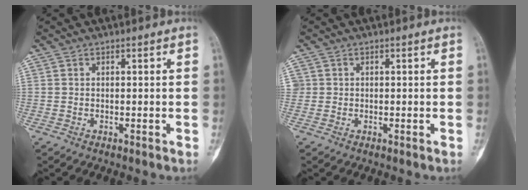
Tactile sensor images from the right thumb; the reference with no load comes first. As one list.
[{"total": 0.8, "force": [-0.1, 0.8, 0.0], "torque": [0.007, 0.003, -0.003]}]